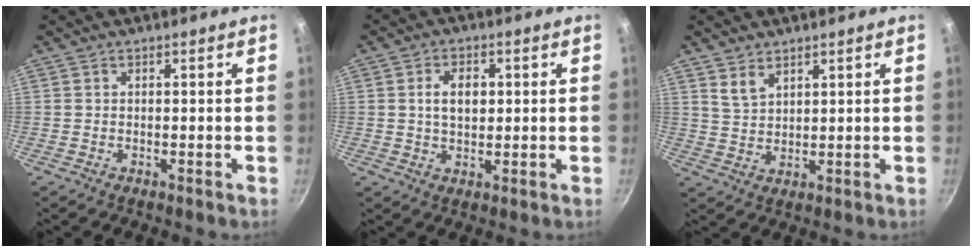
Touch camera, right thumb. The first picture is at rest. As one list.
[{"total": 5.4, "force": [0.8, 3.6, 4.0], "torque": [-0.053, 0.004, 0.014]}, {"total": 4.1, "force": [2.8, 2.2, 2.2], "torque": [-0.038, -0.017, 0.058]}]